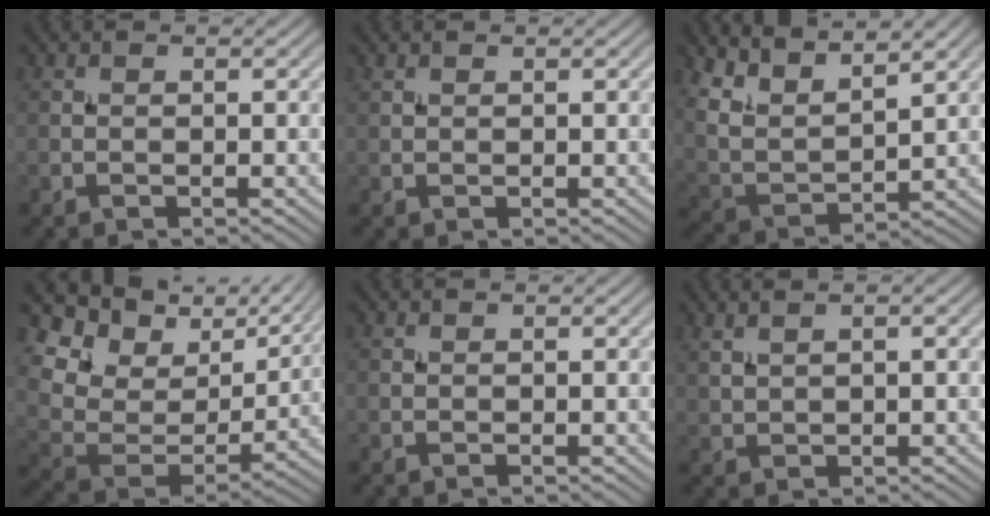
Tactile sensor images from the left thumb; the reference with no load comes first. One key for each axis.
{"total": 0.5, "fx": 0.5, "fy": 0.1, "fz": 0.2, "tx": -0.006, "ty": 0.002, "tz": 0.012}
{"total": 10.4, "fx": 7.7, "fy": 2.8, "fz": 6.5, "tx": -0.150, "ty": 0.000, "tz": 0.132}
{"total": 14.3, "fx": 8.5, "fy": 8.4, "fz": 7.7, "tx": -0.208, "ty": 0.013, "tz": 0.151}
{"total": 0.0}
{"total": 3.1, "fx": 1.9, "fy": 0.8, "fz": 2.3, "tx": -0.041, "ty": 0.002, "tz": 0.035}